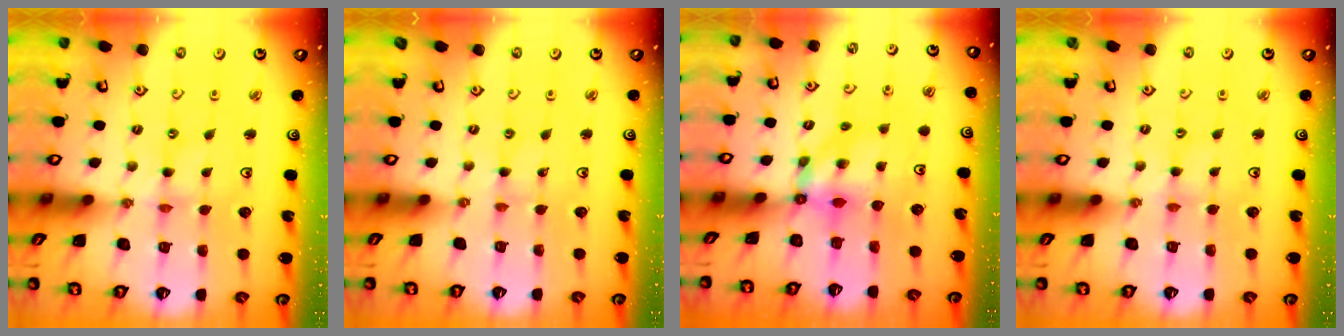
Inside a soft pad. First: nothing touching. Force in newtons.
{"total": 0.6, "press": 0.6, "slide": 0.1}
{"total": 5.8, "press": 5.8, "slide": 0.3}
{"total": 1.7, "press": 1.7, "slide": 0.4}